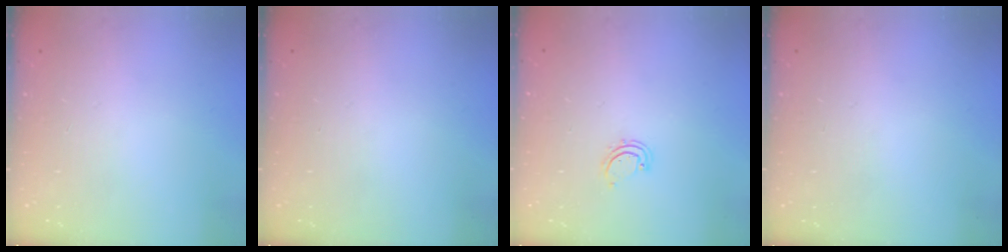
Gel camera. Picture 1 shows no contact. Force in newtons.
{"total": 0.0}
{"total": 2.9, "press": 2.9, "slide": 0.3}
{"total": 0.0}